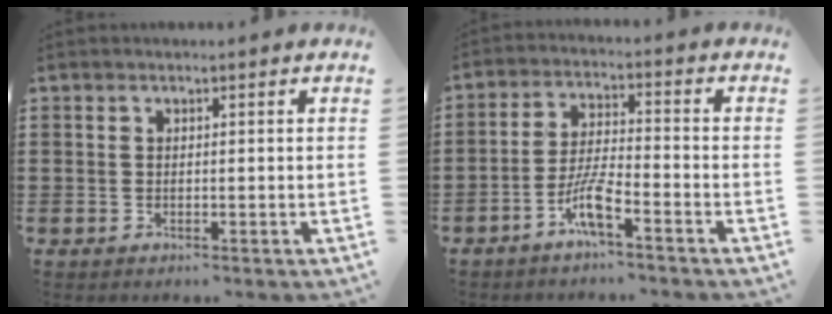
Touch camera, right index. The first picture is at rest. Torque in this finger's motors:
{"motor_torque": [1.50, 0.64, 0.26, 0.13]}